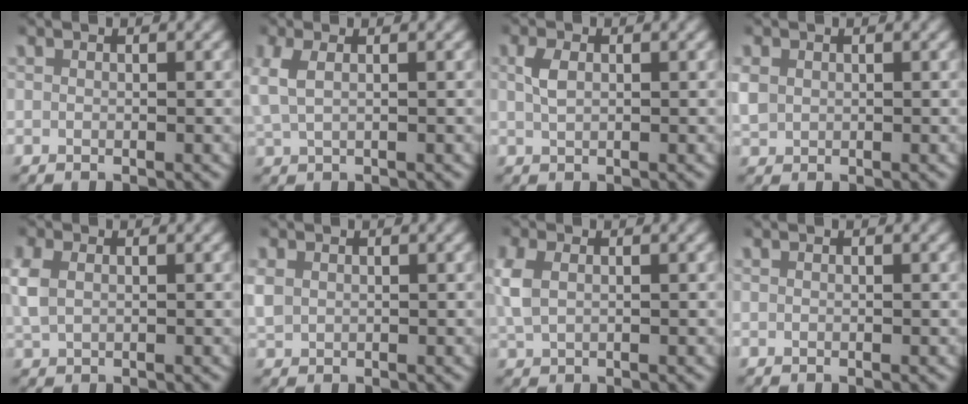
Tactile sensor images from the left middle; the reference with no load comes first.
{"total": 3.2, "force": [0.7, 2.0, 2.5], "torque": [-0.064, 0.004, 0.013]}
{"total": 1.5, "force": [0.3, 0.8, 1.2], "torque": [-0.028, -0.001, 0.008]}
{"total": 2.5, "force": [0.4, 2.2, 1.1], "torque": [-0.045, -0.005, 0.012]}
{"total": 2.8, "force": [0.6, 2.0, 1.8], "torque": [-0.061, -0.004, 0.018]}
{"total": 2.1, "force": [0.4, 1.8, 1.0], "torque": [-0.038, -0.003, 0.014]}
{"total": 3.1, "force": [0.7, 2.2, 2.1], "torque": [-0.070, -0.004, 0.019]}
{"total": 0.0}